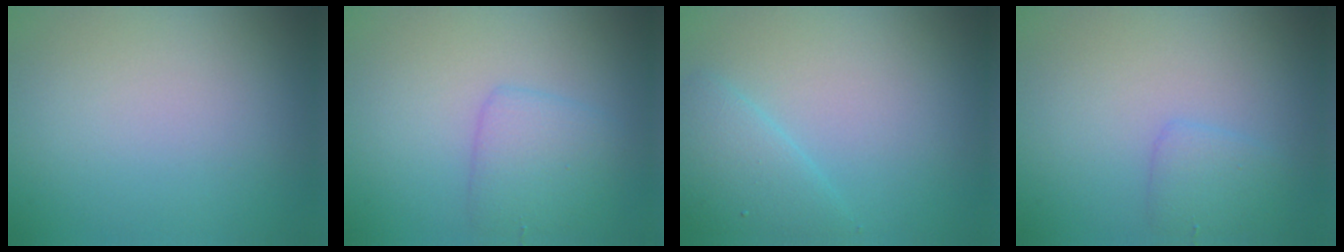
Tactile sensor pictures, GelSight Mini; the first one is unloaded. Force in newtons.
{"total": 2.9, "press": 2.9, "slide": 0.1}
{"total": 2.6, "press": 2.6, "slide": 0.2}
{"total": 1.7, "press": 1.7, "slide": 0.1}